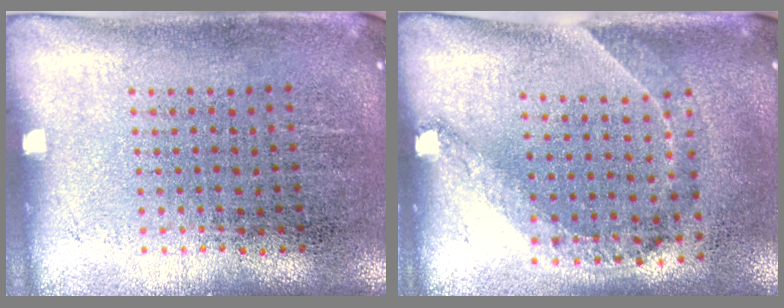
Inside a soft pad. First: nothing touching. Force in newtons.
{"total": 1.4, "press": 1.1, "slide": 0.9}